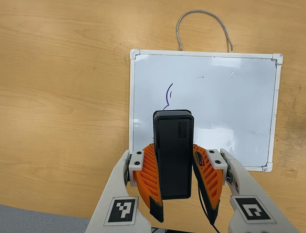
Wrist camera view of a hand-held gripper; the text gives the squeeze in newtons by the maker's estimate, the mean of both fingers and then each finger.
{"total": 5.3, "left": 4.5, "right": 6.2}